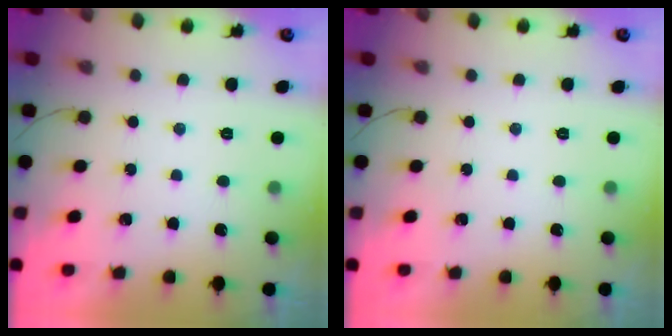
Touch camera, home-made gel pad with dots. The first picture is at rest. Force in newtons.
{"total": 0.0}